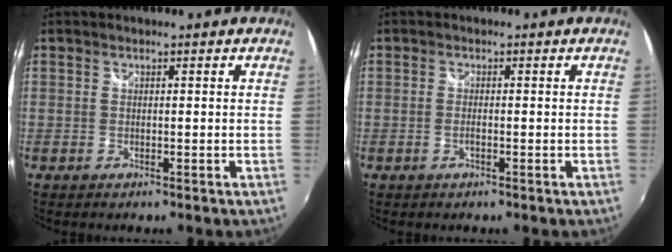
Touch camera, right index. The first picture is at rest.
{"total": 1.0, "force": [-0.5, 0.2, 0.9], "torque": [-0.020, -0.001, -0.010]}